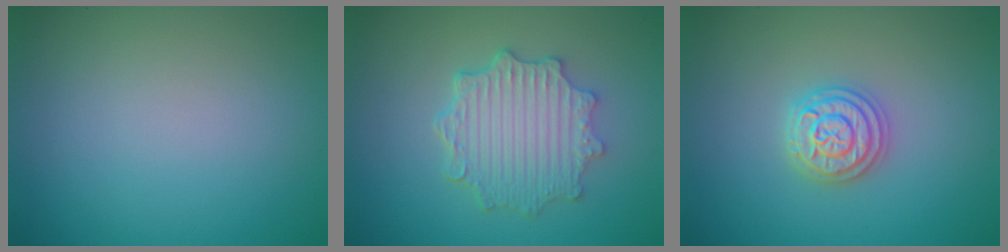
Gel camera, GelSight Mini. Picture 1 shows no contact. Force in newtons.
{"total": 4.9, "press": 3.9, "slide": 2.9}
{"total": 3.7, "press": 3.7, "slide": 0.5}